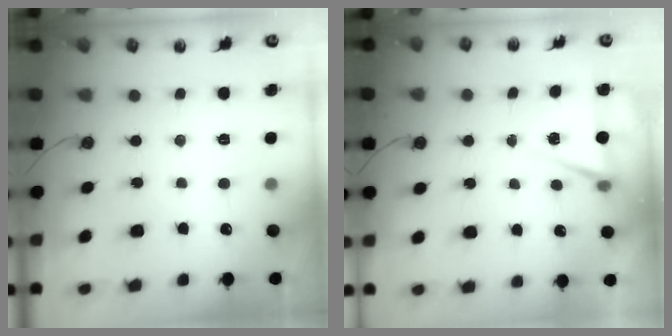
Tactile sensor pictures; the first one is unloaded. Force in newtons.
{"total": 4.8, "press": 1.9, "slide": 4.4}